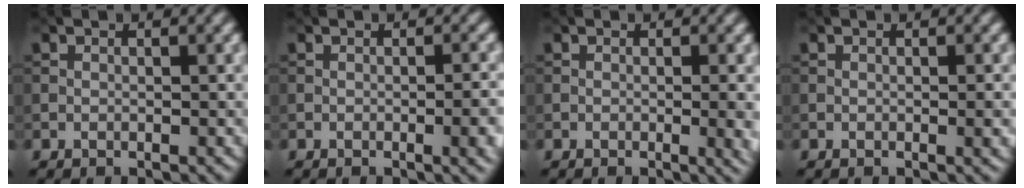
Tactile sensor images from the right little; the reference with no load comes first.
{"total": 4.0, "force": [-0.7, 1.3, 3.7], "torque": [-0.041, -0.005, -0.006]}
{"total": 3.4, "force": [-0.3, 1.3, 3.2], "torque": [-0.028, -0.006, 0.001]}
{"total": 1.3, "force": [-0.1, 0.3, 1.3], "torque": [-0.014, -0.001, -0.002]}